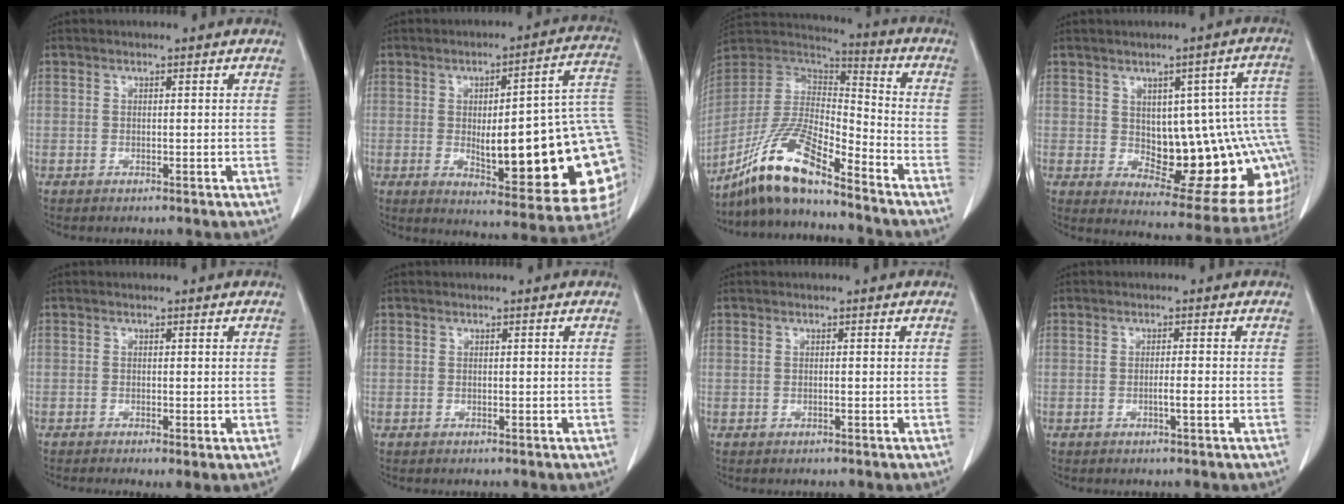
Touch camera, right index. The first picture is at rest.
{"total": 25.6, "force": [-1.9, 5.1, 25.0], "torque": [-0.245, 0.012, -0.018]}
{"total": 14.8, "force": [-11.3, 2.2, 9.3], "torque": [-0.186, 0.000, -0.213]}
{"total": 18.6, "force": [-0.8, 6.7, 17.3], "torque": [-0.150, 0.031, 0.014]}
{"total": 1.6, "force": [-0.6, 0.4, 1.4], "torque": [-0.023, -0.005, -0.009]}
{"total": 0.0}
{"total": 0.0}
{"total": 1.7, "force": [-0.5, -0.1, 1.6], "torque": [-0.028, -0.001, -0.011]}